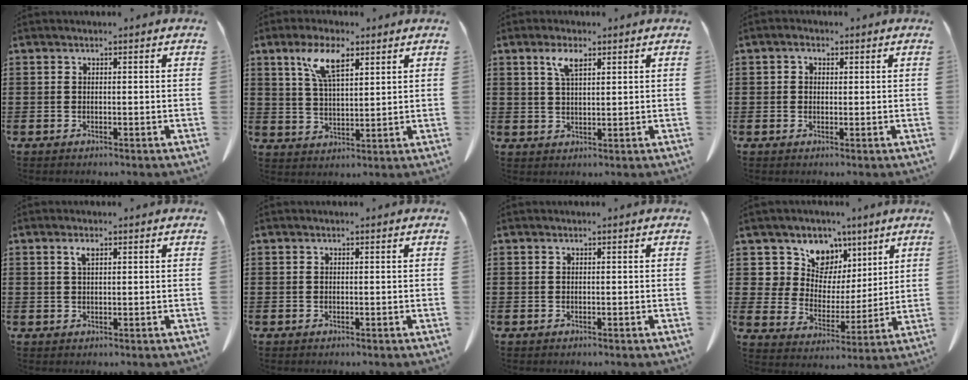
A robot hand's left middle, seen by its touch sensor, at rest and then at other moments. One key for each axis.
{"total": 8.0, "fx": 4.5, "fy": 2.8, "fz": 6.0, "tx": -0.129, "ty": 0.010, "tz": 0.081}
{"total": 4.1, "fx": 2.2, "fy": 1.3, "fz": 3.2, "tx": -0.071, "ty": 0.005, "tz": 0.040}
{"total": 1.4, "fx": 0.6, "fy": 1.0, "fz": 0.7, "tx": -0.008, "ty": 0.002, "tz": 0.009}
{"total": 1.9, "fx": 0.9, "fy": 0.6, "fz": 1.6, "tx": -0.036, "ty": 0.001, "tz": 0.017}
{"total": 0.0}
{"total": 0.0}
{"total": 8.7, "fx": 5.8, "fy": 6.2, "fz": 1.9, "tx": -0.085, "ty": -0.033, "tz": 0.109}